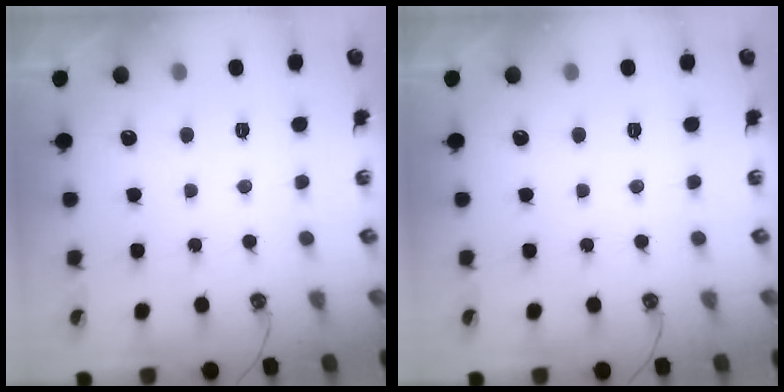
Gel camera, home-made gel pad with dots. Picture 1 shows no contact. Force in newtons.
{"total": 0.0}